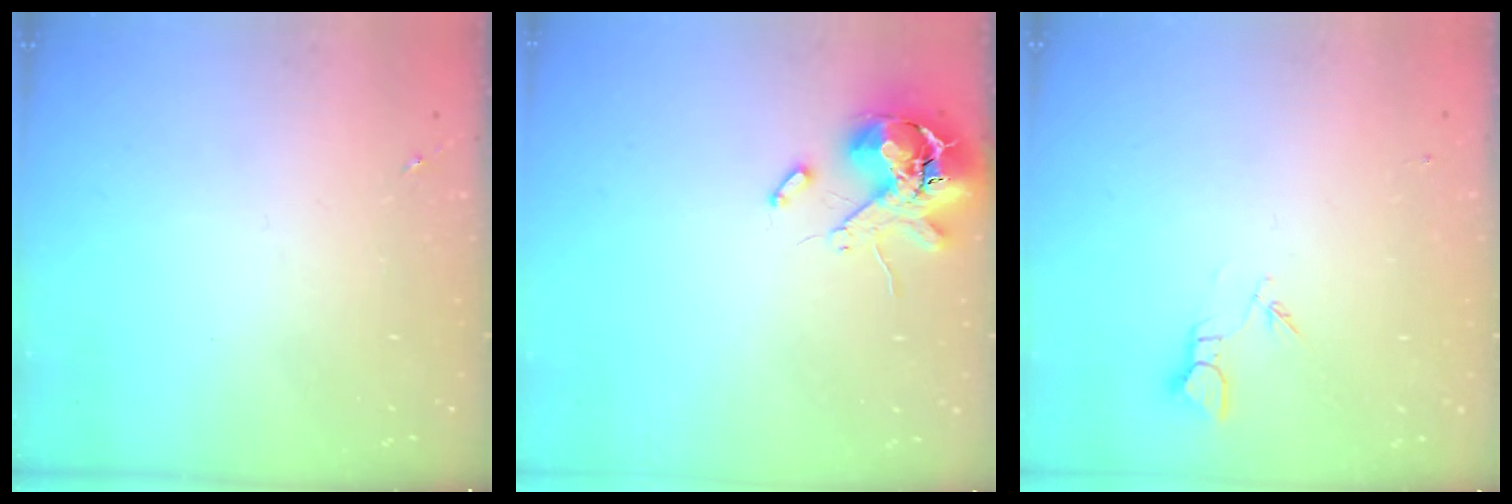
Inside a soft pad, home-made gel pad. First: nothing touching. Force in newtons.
{"total": 12.2, "press": 12.0, "slide": 1.8}
{"total": 2.7, "press": 2.7, "slide": 0.3}